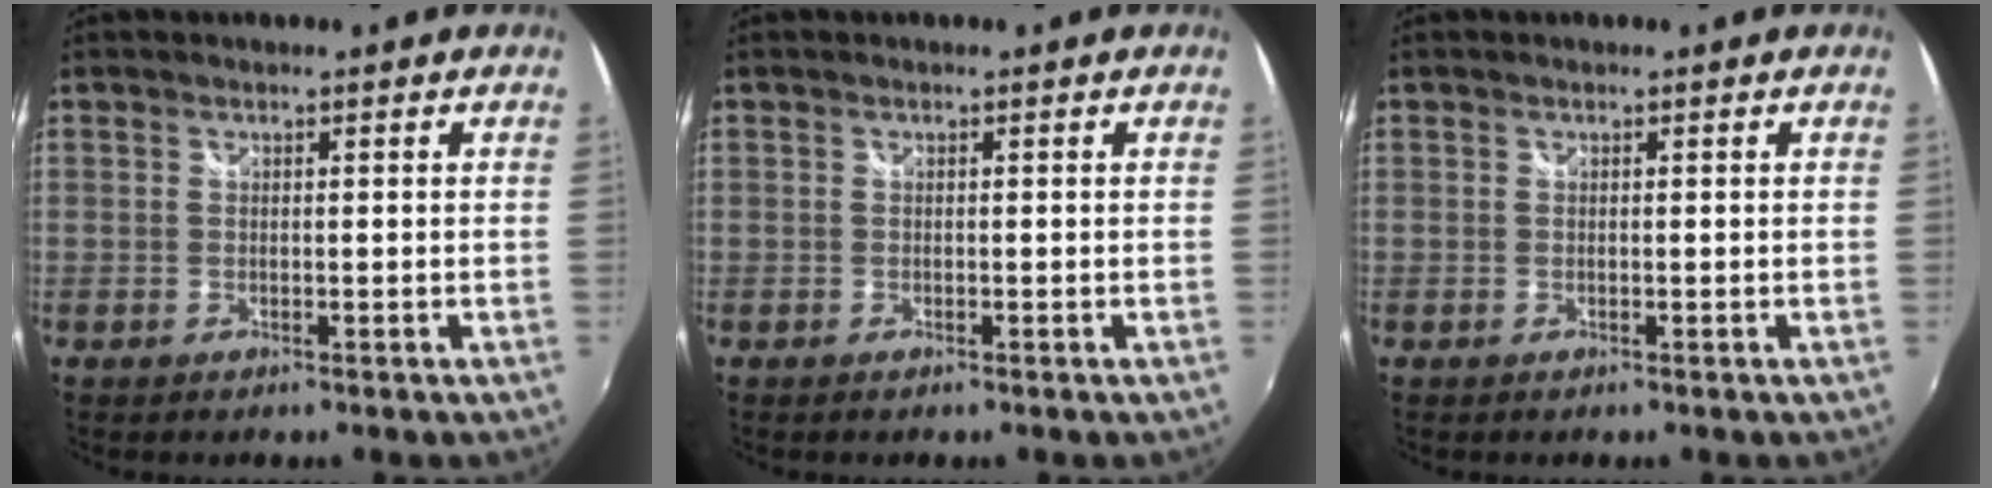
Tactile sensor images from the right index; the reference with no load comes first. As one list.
[{"total": 0.0}, {"total": 0.0}]